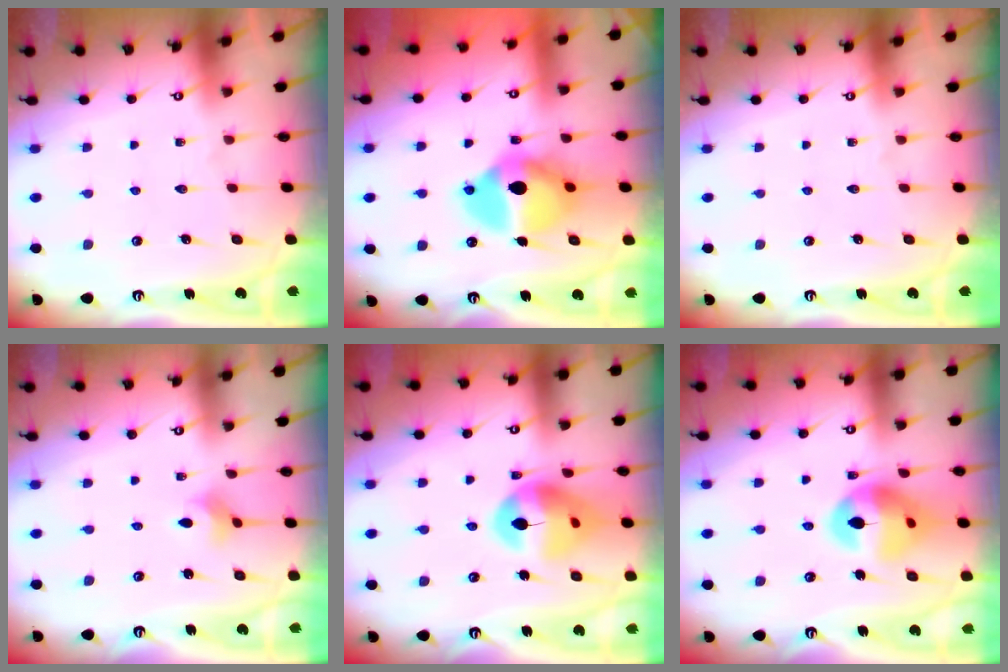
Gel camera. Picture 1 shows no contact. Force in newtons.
{"total": 14.8, "press": 14.8, "slide": 0.6}
{"total": 0.0}
{"total": 4.4, "press": 4.3, "slide": 0.8}
{"total": 14.3, "press": 14.2, "slide": 1.7}
{"total": 14.8, "press": 14.7, "slide": 1.6}